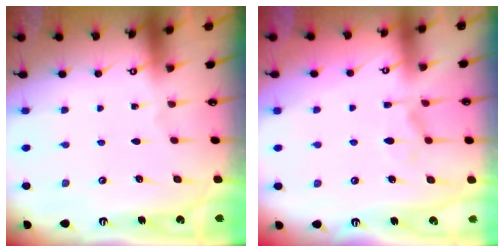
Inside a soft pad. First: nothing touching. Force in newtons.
{"total": 1.4, "press": 0.3, "slide": 1.3}